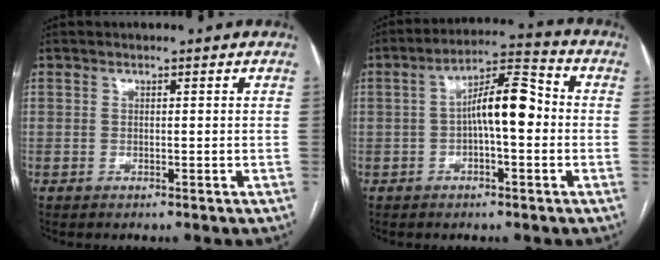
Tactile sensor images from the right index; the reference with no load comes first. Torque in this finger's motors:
{"motor_torque": [1.43, 0.02, 0.71, 0.15]}